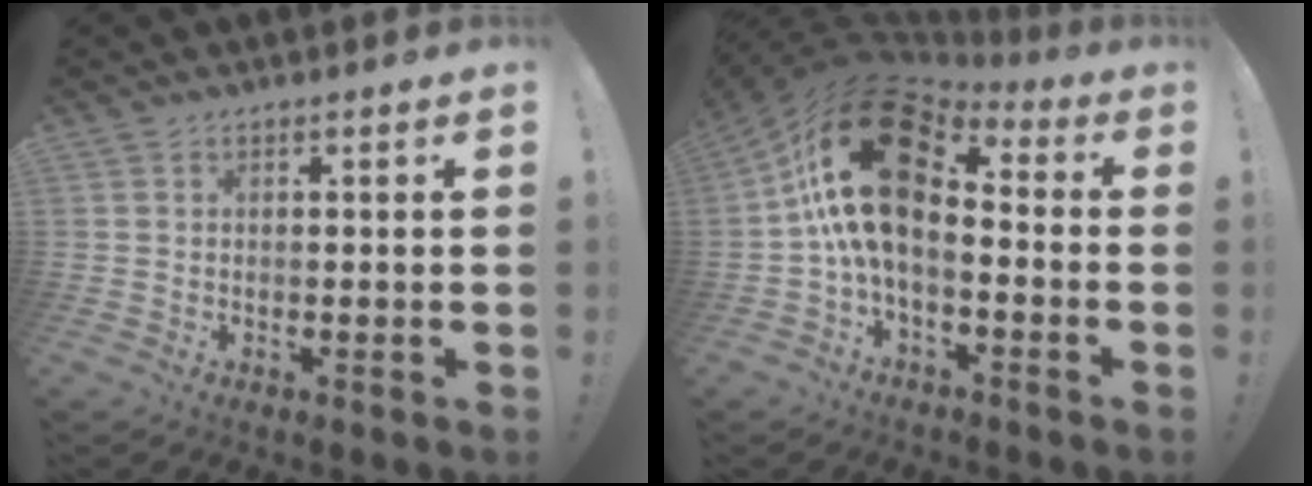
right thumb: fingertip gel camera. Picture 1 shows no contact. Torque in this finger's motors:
{"motor_torque": [0.56, 1.58, 1.71, -1.05, 0.91]}